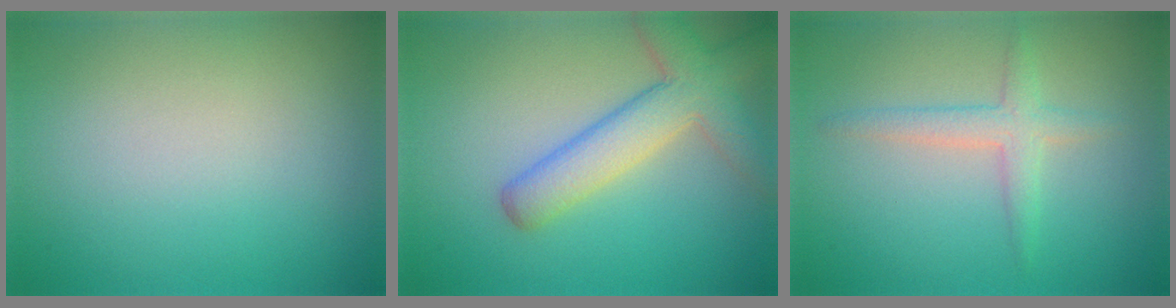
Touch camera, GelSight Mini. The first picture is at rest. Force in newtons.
{"total": 5.6, "press": 5.6, "slide": 0.3}
{"total": 2.2, "press": 2.2, "slide": 0.0}